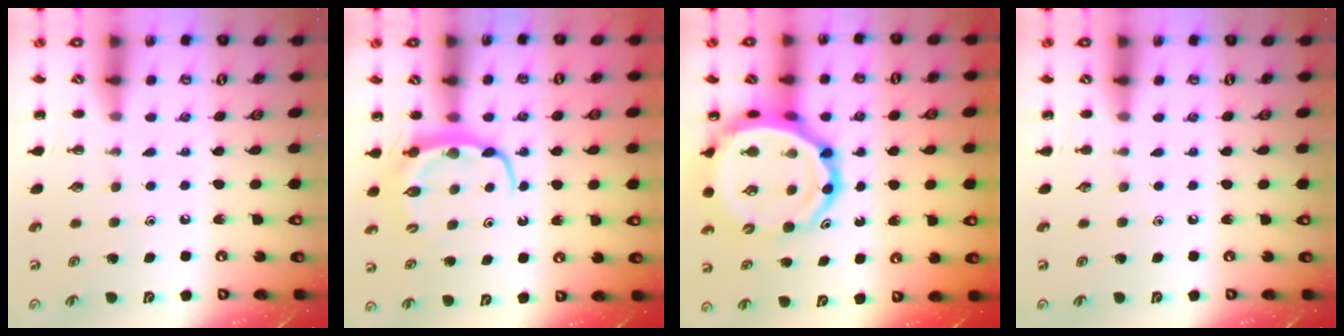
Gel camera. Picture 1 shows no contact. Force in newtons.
{"total": 5.9, "press": 5.9, "slide": 0.4}
{"total": 14.6, "press": 13.9, "slide": 4.2}
{"total": 0.0}